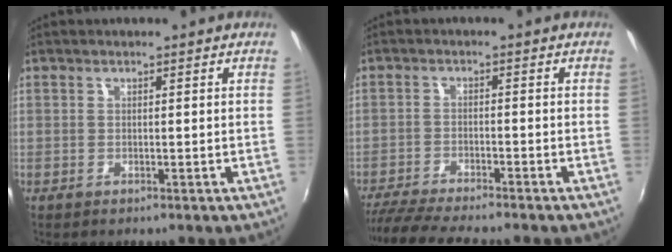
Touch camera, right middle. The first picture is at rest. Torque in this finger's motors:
{"motor_torque": [0.98, -0.96, 0.12, 0.11]}